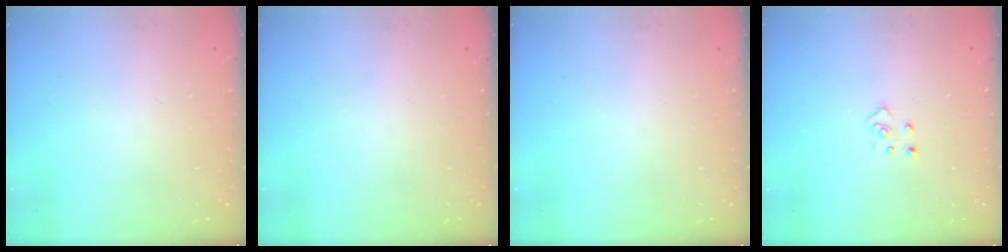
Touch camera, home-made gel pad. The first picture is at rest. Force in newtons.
{"total": 0.0}
{"total": 0.0}
{"total": 3.8, "press": 3.8, "slide": 0.4}